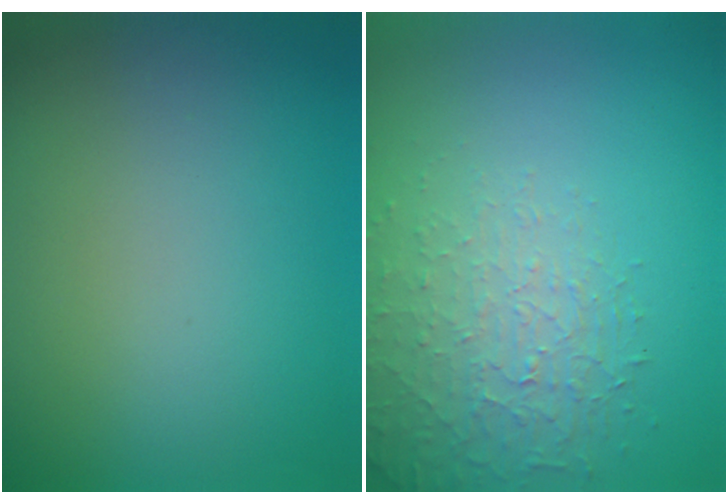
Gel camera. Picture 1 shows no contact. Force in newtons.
{"total": 1.9, "press": 1.4, "slide": 1.3}